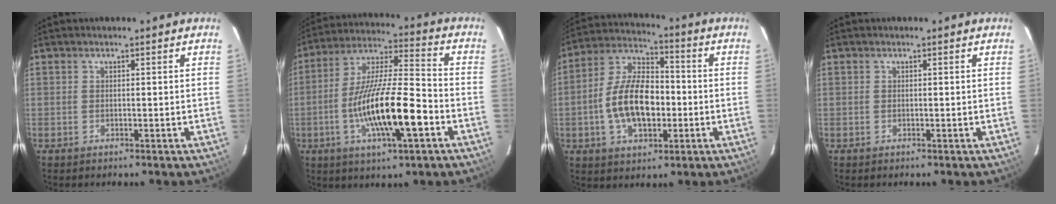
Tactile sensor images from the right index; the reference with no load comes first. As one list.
[{"total": 17.1, "force": [-5.7, 3.3, 15.8], "torque": [-0.299, -0.005, -0.105]}, {"total": 13.9, "force": [-2.5, 7.5, 11.5], "torque": [-0.225, 0.019, -0.042]}, {"total": 0.0}]